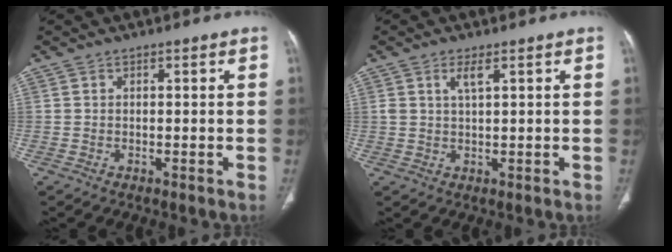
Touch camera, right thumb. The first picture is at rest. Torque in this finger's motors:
{"motor_torque": [0.04, -0.07, 0.26, 0.51, 0.11]}